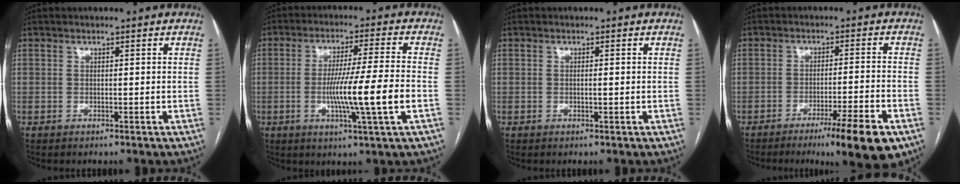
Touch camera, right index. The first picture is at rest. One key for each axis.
{"total": 11.4, "fx": -2.5, "fy": -1.1, "fz": 11.1, "tx": -0.198, "ty": -0.012, "tz": -0.046}
{"total": 0.7, "fx": -0.1, "fy": 0.0, "fz": 0.7, "tx": -0.012, "ty": 0.000, "tz": -0.001}
{"total": 10.3, "fx": -6.2, "fy": 0.0, "fz": 8.2, "tx": -0.114, "ty": -0.020, "tz": -0.094}